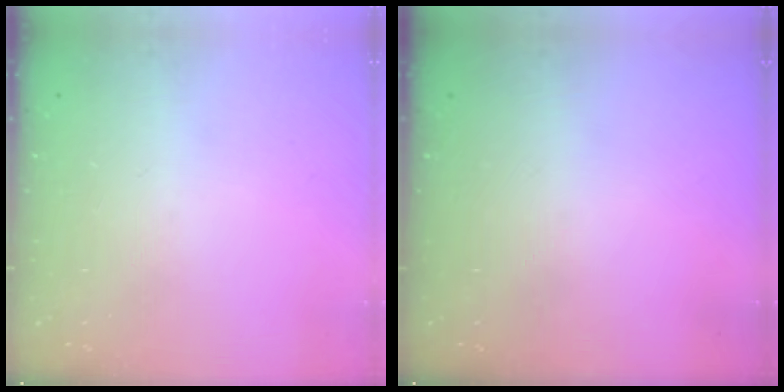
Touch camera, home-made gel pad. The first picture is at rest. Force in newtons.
{"total": 0.0}